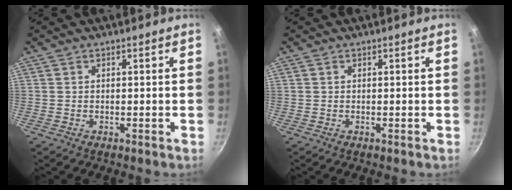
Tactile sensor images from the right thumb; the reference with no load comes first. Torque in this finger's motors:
{"motor_torque": [0.09, 0.01, 0.57, 0.21, 0.01]}